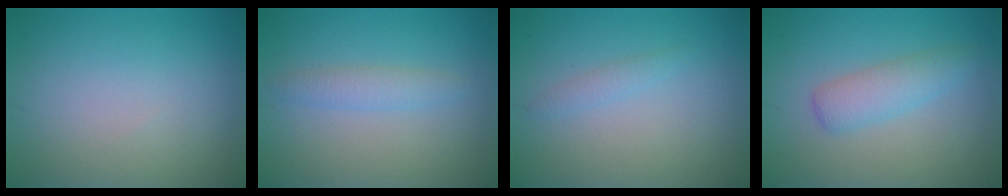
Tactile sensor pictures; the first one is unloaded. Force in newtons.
{"total": 1.8, "press": 1.8, "slide": 0.2}
{"total": 1.0, "press": 1.0, "slide": 0.1}
{"total": 2.8, "press": 2.8, "slide": 0.0}